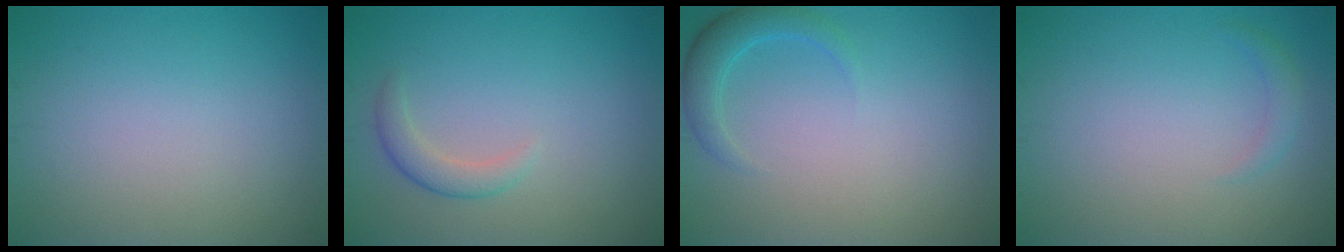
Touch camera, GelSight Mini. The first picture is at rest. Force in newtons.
{"total": 1.9, "press": 1.9, "slide": 0.2}
{"total": 2.4, "press": 2.4, "slide": 0.1}
{"total": 1.0, "press": 1.0, "slide": 0.1}